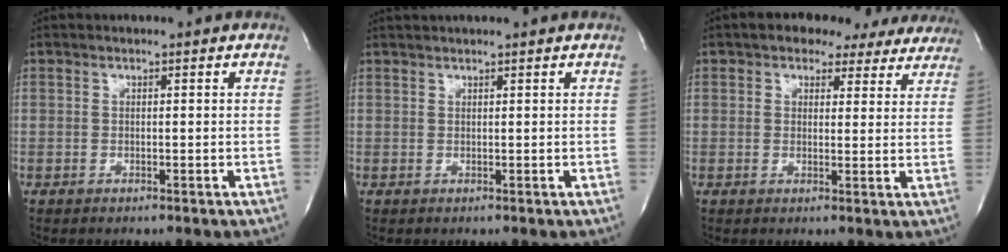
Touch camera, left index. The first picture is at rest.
{"total": 4.2, "force": [3.8, -0.3, 1.6], "torque": [-0.020, 0.030, 0.052]}
{"total": 11.8, "force": [9.6, 5.6, 3.8], "torque": [-0.021, 0.023, 0.097]}